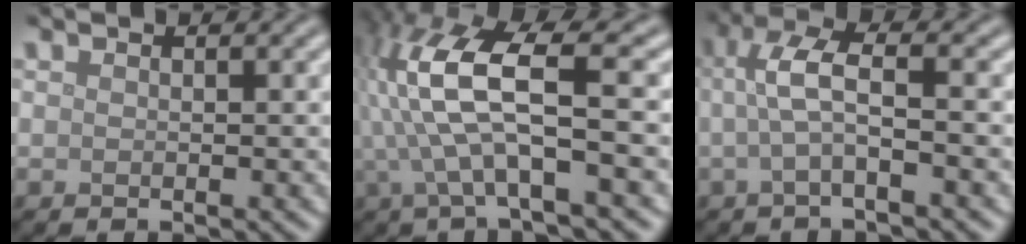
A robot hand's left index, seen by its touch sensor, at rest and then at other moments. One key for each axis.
{"total": 9.3, "fx": 0.7, "fy": 2.7, "fz": 8.8, "tx": -0.189, "ty": 0.015, "tz": 0.011}
{"total": 3.8, "fx": -0.2, "fy": 0.8, "fz": 3.7, "tx": -0.076, "ty": 0.012, "tz": -0.010}